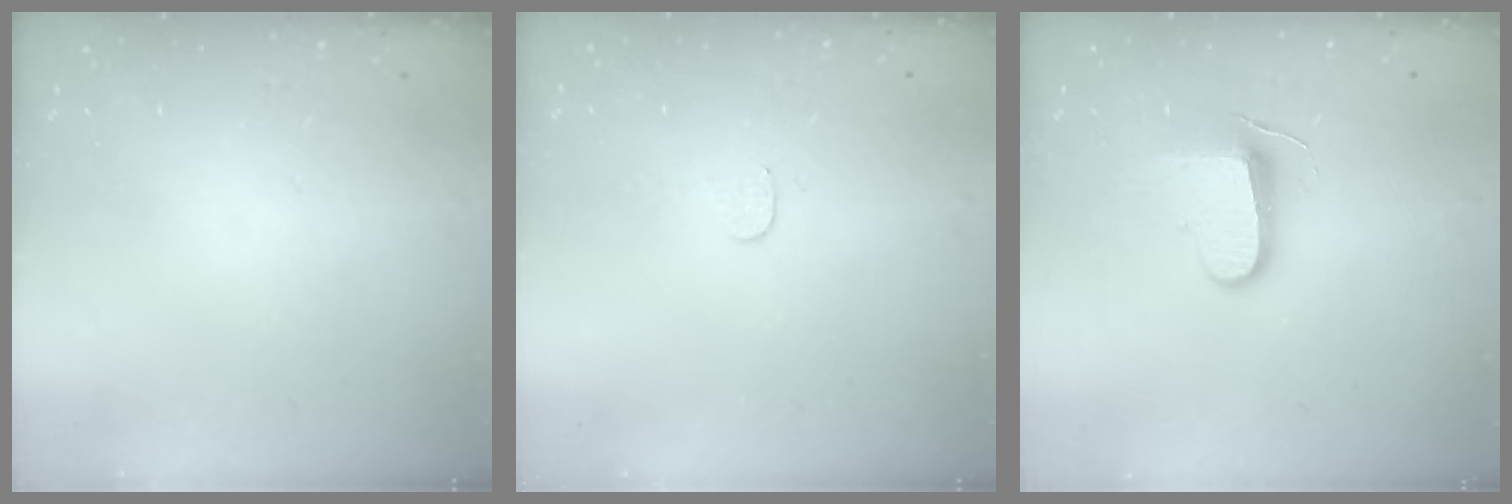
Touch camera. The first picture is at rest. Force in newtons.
{"total": 2.8, "press": 2.8, "slide": 0.2}
{"total": 8.9, "press": 8.9, "slide": 0.8}